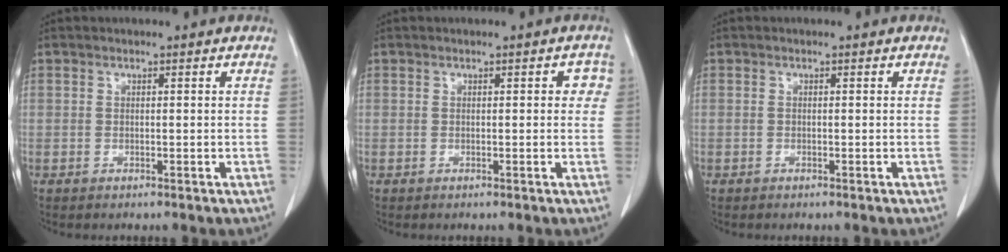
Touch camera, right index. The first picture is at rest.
{"total": 2.1, "force": [0.4, 1.1, 1.7], "torque": [-0.008, 0.011, -0.001]}
{"total": 0.0}